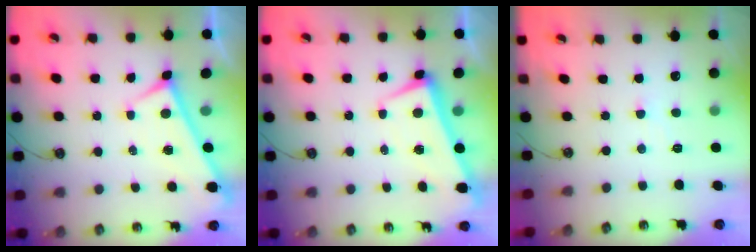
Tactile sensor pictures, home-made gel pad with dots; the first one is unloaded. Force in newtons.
{"total": 2.1, "press": 2.0, "slide": 0.6}
{"total": 0.9, "press": 0.9, "slide": 0.3}